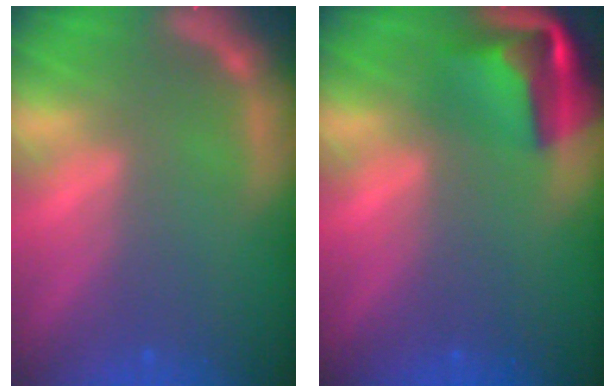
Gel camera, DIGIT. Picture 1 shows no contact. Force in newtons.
{"total": 6.9}